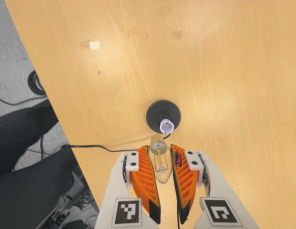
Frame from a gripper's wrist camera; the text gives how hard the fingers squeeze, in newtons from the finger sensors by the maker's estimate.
{"total": 20.8, "left": 25.6, "right": 16.0}